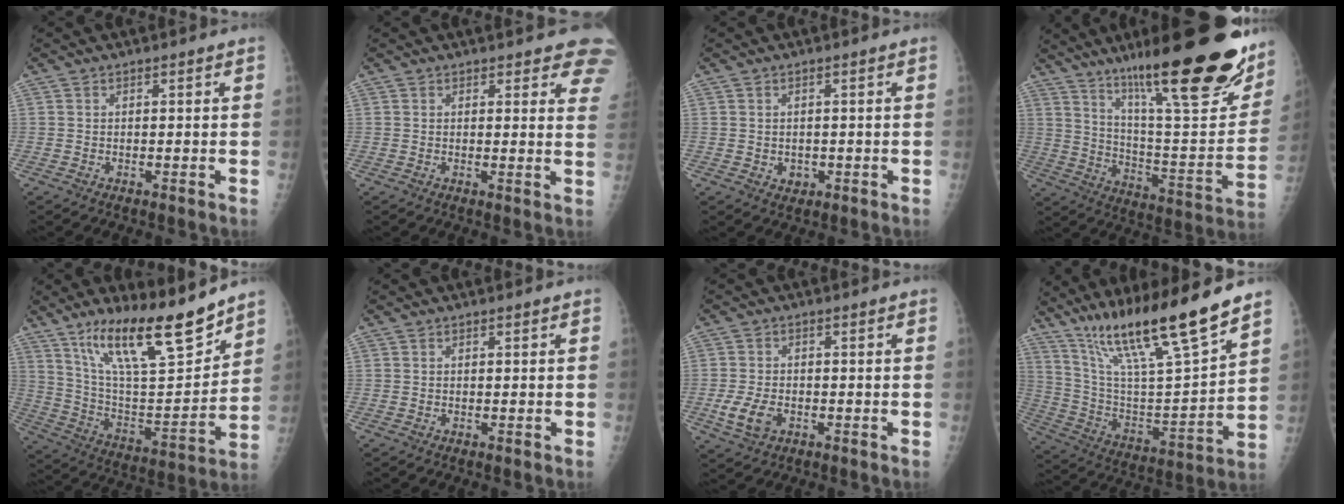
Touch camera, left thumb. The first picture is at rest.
{"total": 9.0, "force": [7.2, 2.8, 4.5], "torque": [-0.010, -0.027, 0.061]}
{"total": 1.8, "force": [-0.2, 1.5, 0.9], "torque": [-0.006, 0.000, 0.004]}
{"total": 32.0, "force": [20.0, 7.0, 24.0], "torque": [-0.311, -0.074, 0.315]}
{"total": 21.5, "force": [15.4, 5.1, 14.1], "torque": [-0.209, -0.076, 0.273]}
{"total": 0.0}
{"total": 5.3, "force": [-1.7, 3.5, 3.7], "torque": [-0.075, -0.001, -0.027]}
{"total": 22.9, "force": [16.2, 2.3, 16.0], "torque": [-0.259, -0.061, 0.294]}